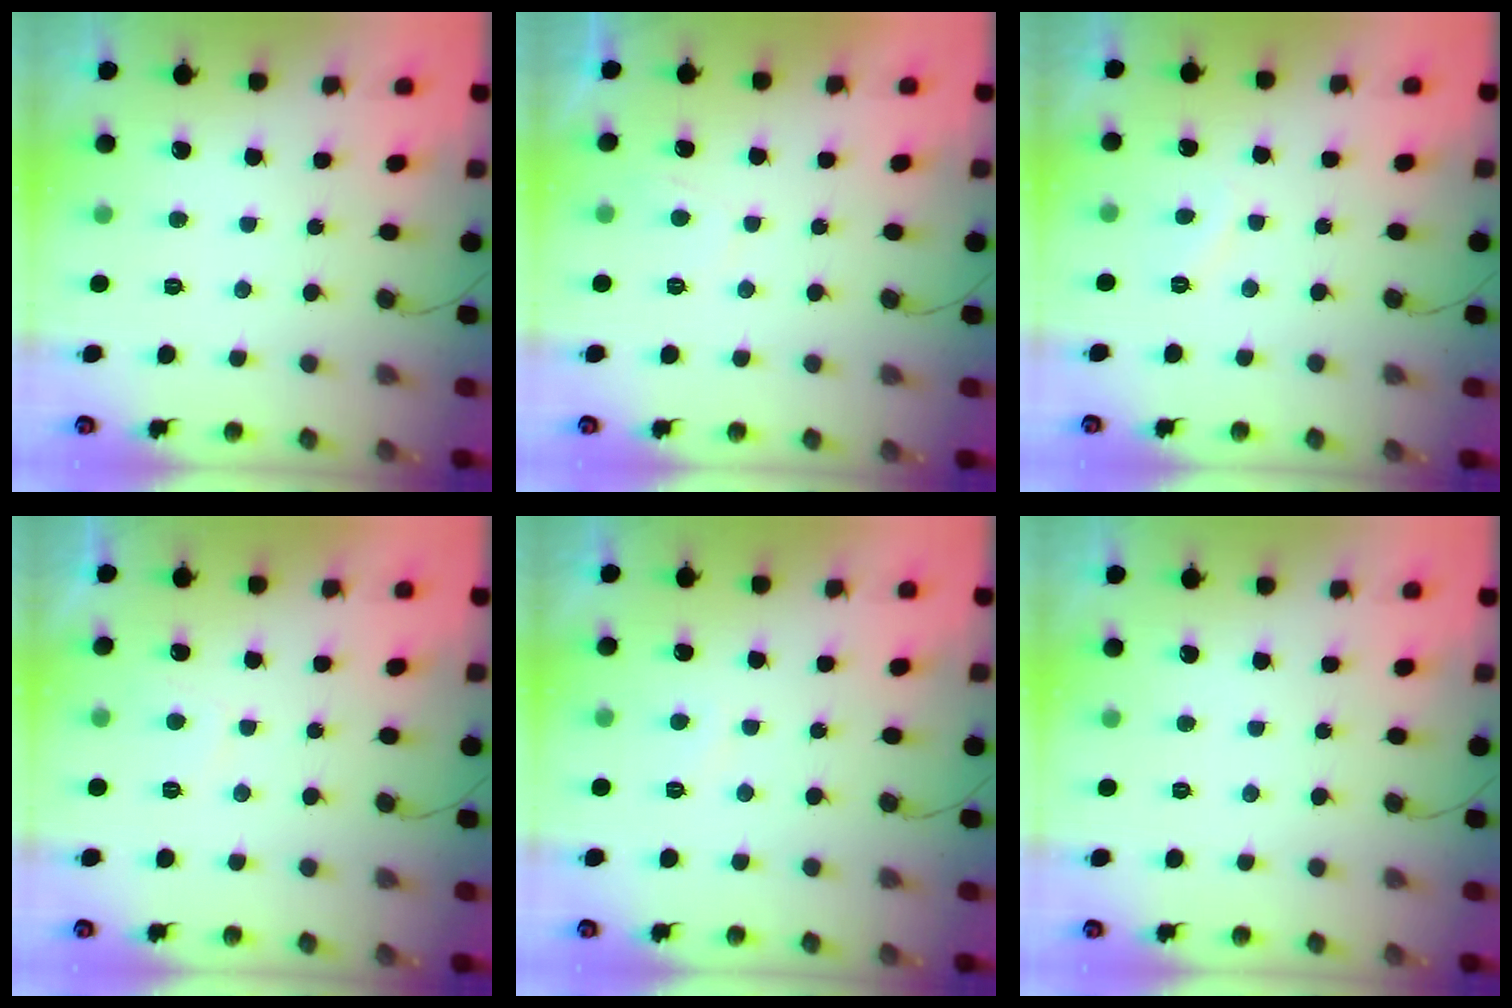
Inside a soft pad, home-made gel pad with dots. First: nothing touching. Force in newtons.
{"total": 0.5, "press": 0.2, "slide": 0.5}
{"total": 1.2, "press": 1.1, "slide": 0.5}
{"total": 1.0, "press": 0.8, "slide": 0.6}
{"total": 1.7, "press": 1.6, "slide": 0.5}
{"total": 0.0}